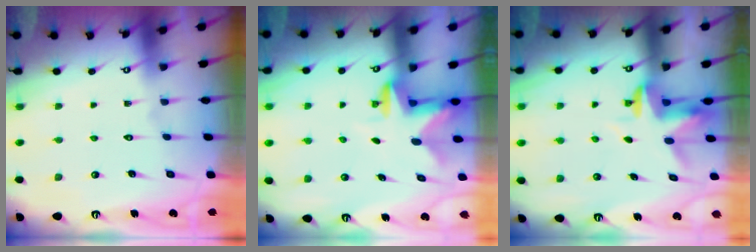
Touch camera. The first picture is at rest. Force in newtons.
{"total": 2.7, "press": 2.7, "slide": 0.5}
{"total": 3.3, "press": 3.3, "slide": 0.2}